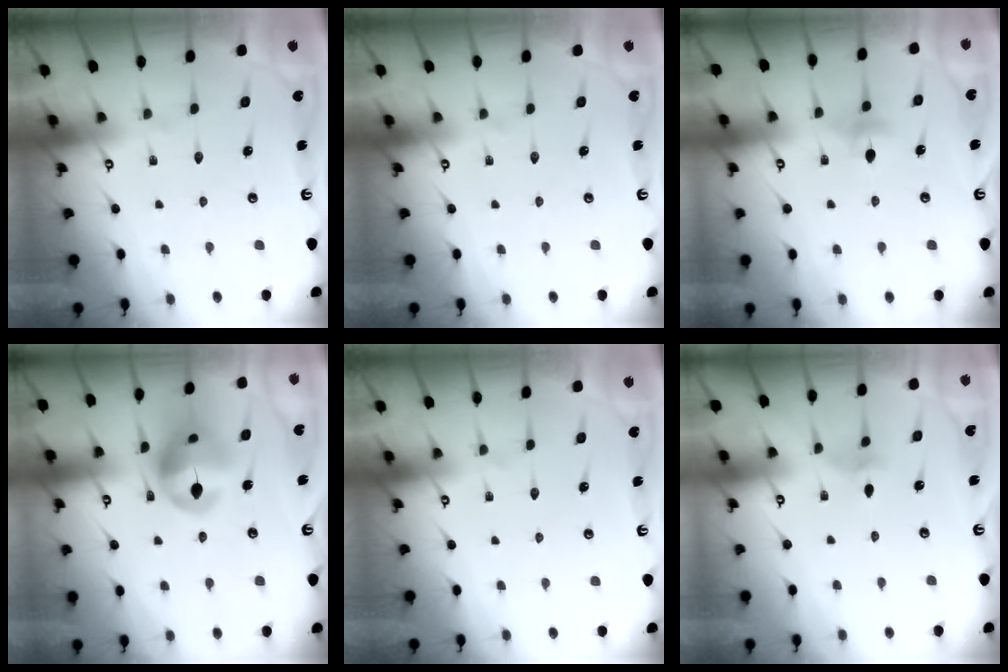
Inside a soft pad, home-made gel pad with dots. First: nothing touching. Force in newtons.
{"total": 0.0}
{"total": 3.7, "press": 3.6, "slide": 0.8}
{"total": 13.8, "press": 13.7, "slide": 1.6}
{"total": 0.0}
{"total": 2.8, "press": 2.7, "slide": 0.7}